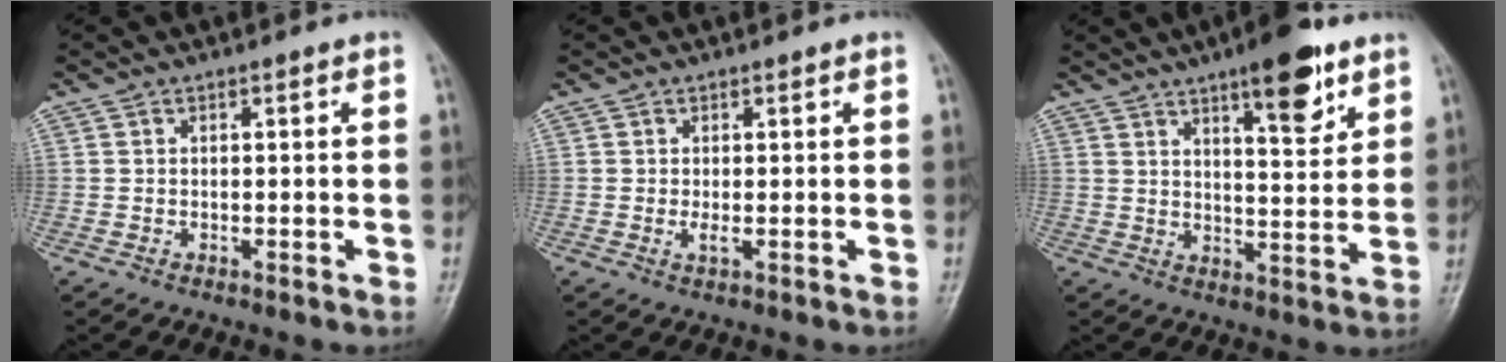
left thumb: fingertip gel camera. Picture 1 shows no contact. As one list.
[{"total": 1.2, "force": [0.1, 0.4, 1.1], "torque": [-0.022, -0.004, 0.003]}, {"total": 11.6, "force": [7.0, 3.5, 8.5], "torque": [-0.100, -0.038, 0.101]}]